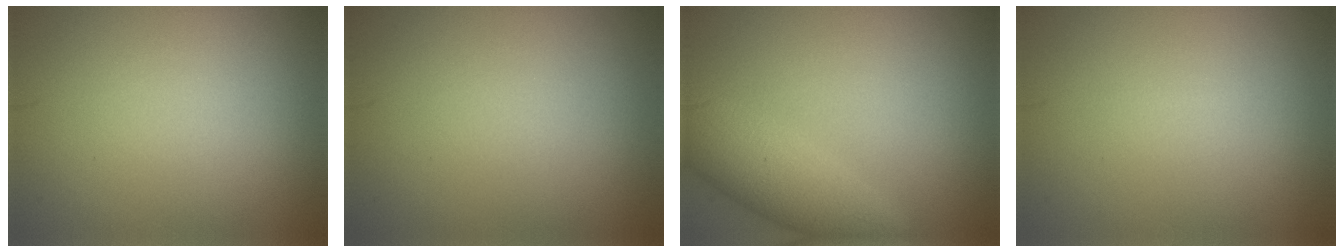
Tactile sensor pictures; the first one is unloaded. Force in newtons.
{"total": 0.0}
{"total": 4.7, "press": 4.7, "slide": 0.2}
{"total": 0.0}